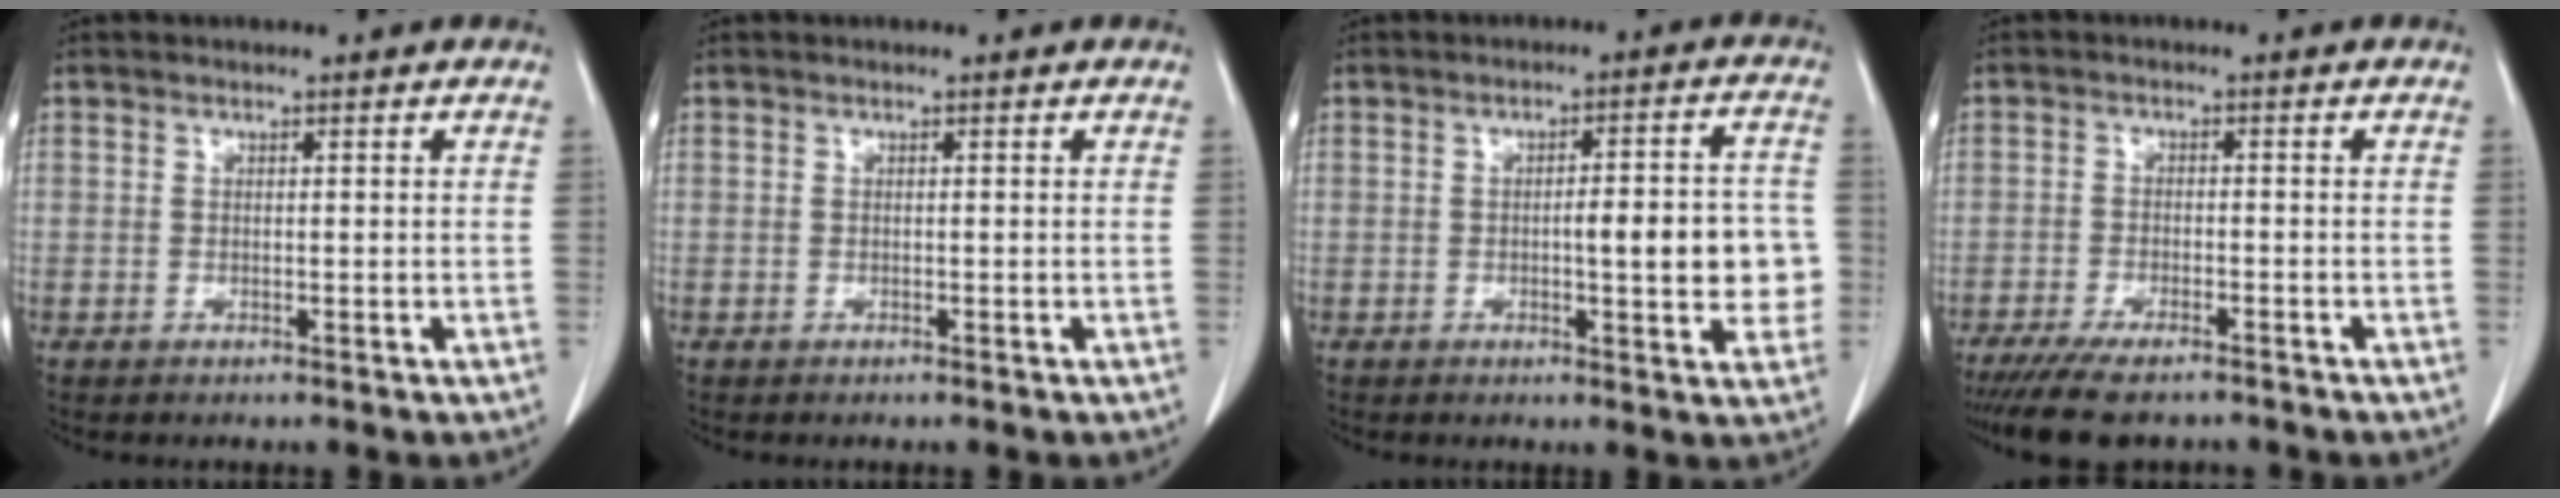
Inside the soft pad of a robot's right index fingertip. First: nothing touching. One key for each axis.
{"total": 0.0}
{"total": 8.9, "fx": -1.1, "fy": 2.2, "fz": 8.6, "tx": -0.104, "ty": 0.017, "tz": -0.011}
{"total": 8.9, "fx": -7.3, "fy": 2.0, "fz": 4.7, "tx": -0.073, "ty": -0.015, "tz": -0.116}